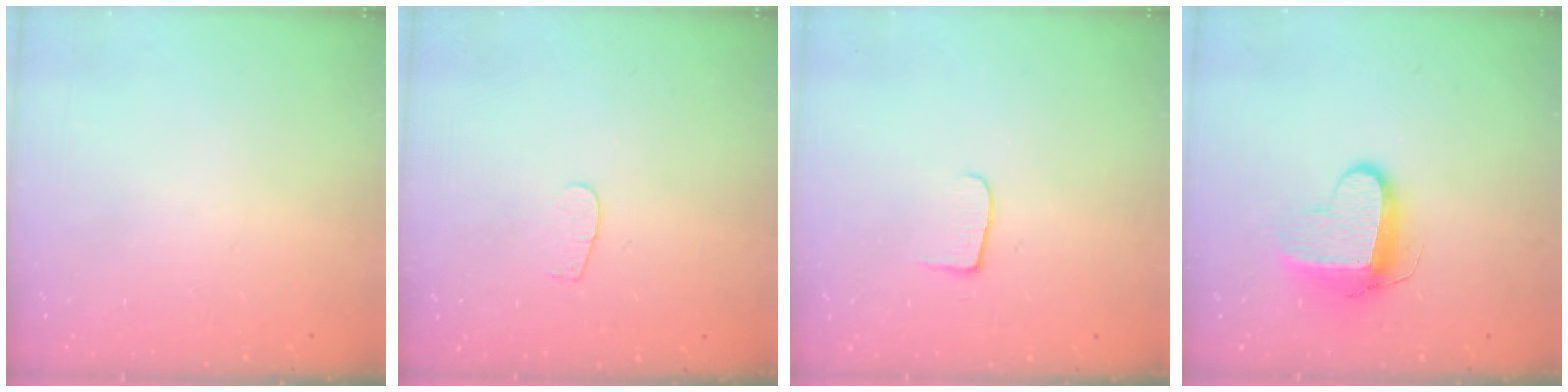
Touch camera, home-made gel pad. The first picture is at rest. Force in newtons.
{"total": 2.6, "press": 2.5, "slide": 0.3}
{"total": 6.0, "press": 6.0, "slide": 0.6}
{"total": 9.6, "press": 9.6, "slide": 0.9}